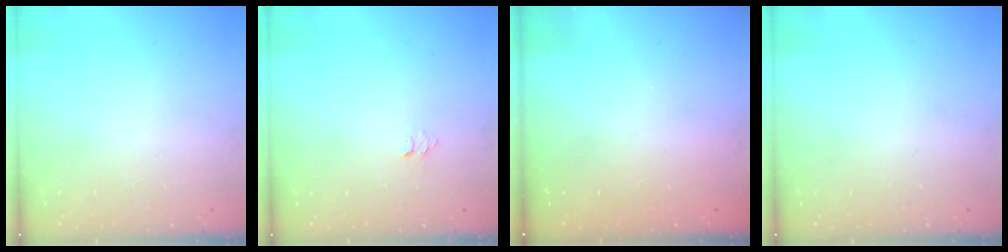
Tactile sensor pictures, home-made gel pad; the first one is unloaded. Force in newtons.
{"total": 4.0, "press": 4.0, "slide": 0.3}
{"total": 1.9, "press": 1.9, "slide": 0.6}
{"total": 0.0}